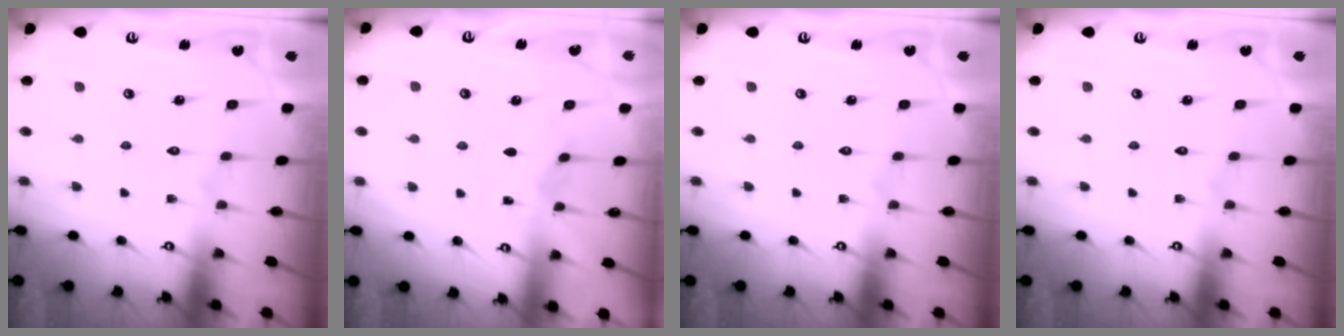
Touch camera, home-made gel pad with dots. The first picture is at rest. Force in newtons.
{"total": 2.7, "press": 2.7, "slide": 0.3}
{"total": 0.0}
{"total": 0.0}